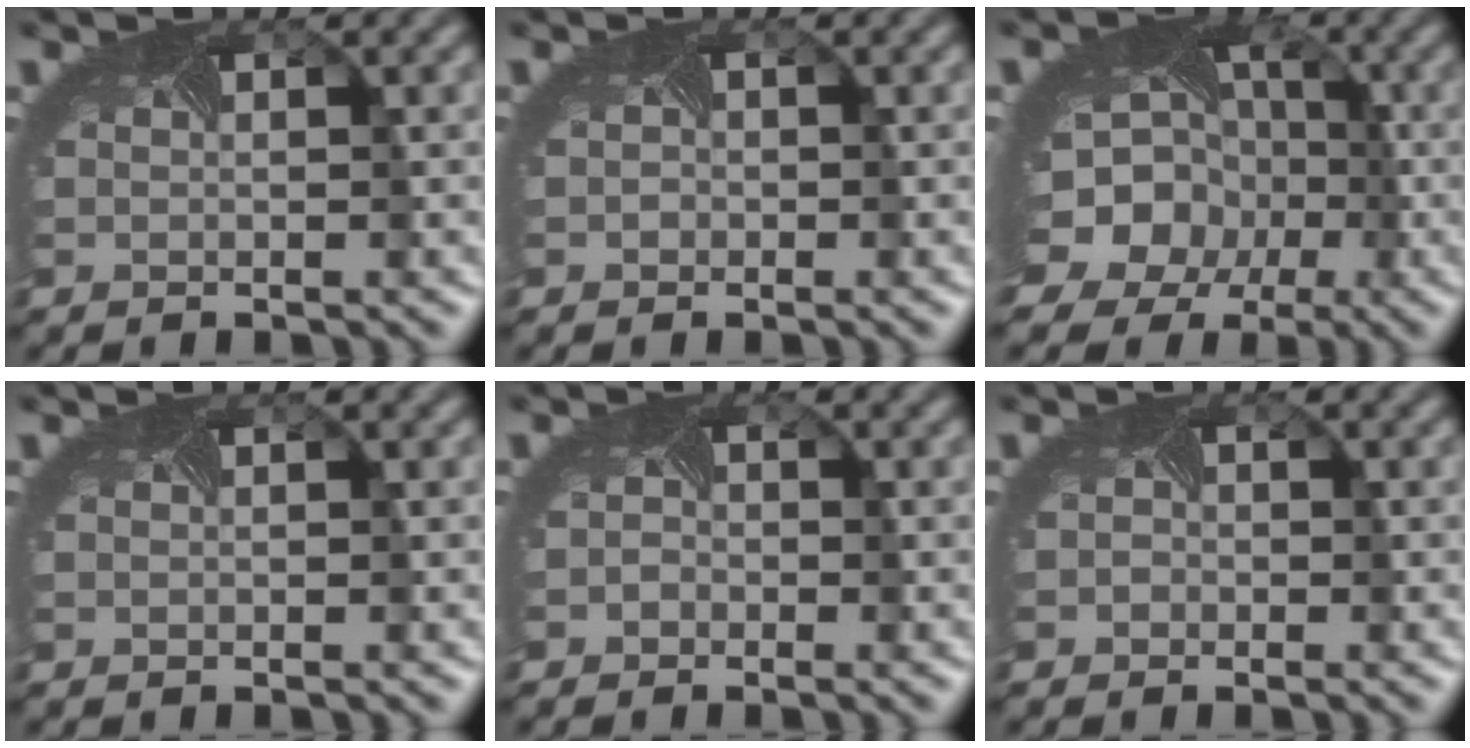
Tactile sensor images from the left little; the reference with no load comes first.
{"total": 0.6, "force": [-0.2, 0.5, 0.1], "torque": [0.001, -0.002, -0.006]}
{"total": 13.7, "force": [-4.1, 11.6, 6.2], "torque": [-0.120, -0.022, -0.081]}
{"total": 0.0}
{"total": 1.2, "force": [-0.6, 1.0, 0.4], "torque": [0.008, -0.001, -0.009]}
{"total": 1.2, "force": [-0.3, 1.0, 0.4], "torque": [0.004, 0.001, -0.009]}